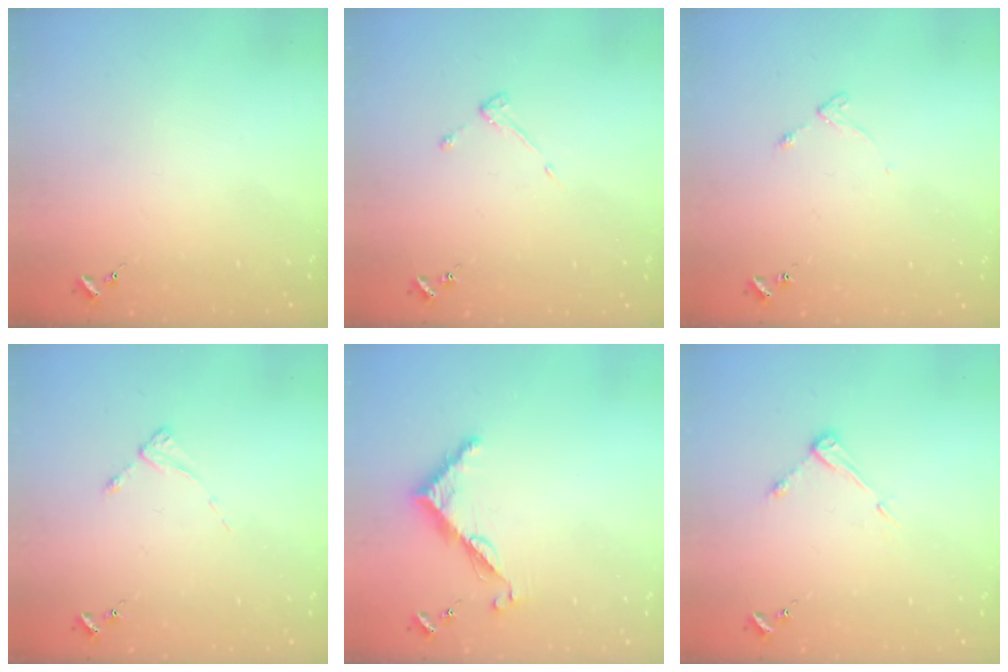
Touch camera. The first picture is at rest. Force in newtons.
{"total": 3.0, "press": 3.0, "slide": 0.4}
{"total": 4.3, "press": 4.2, "slide": 0.5}
{"total": 2.4, "press": 2.4, "slide": 0.3}
{"total": 7.2, "press": 7.2, "slide": 0.3}
{"total": 5.2, "press": 5.1, "slide": 0.3}